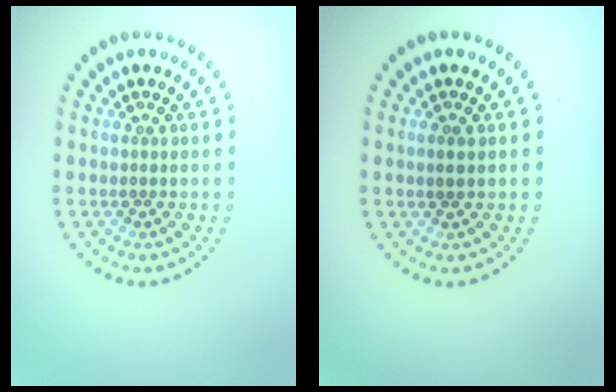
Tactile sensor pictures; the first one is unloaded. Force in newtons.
{"total": 0.9, "press": 0.9, "slide": 0.1}